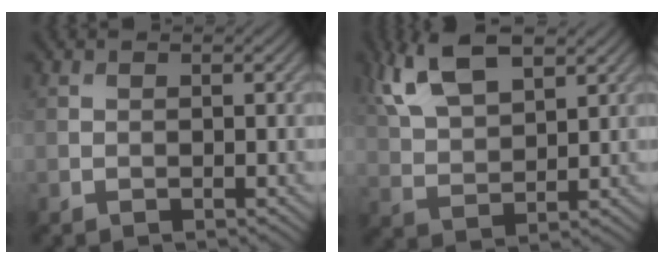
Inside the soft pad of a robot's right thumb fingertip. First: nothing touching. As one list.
[{"total": 9.8, "force": [5.6, 4.3, 6.8], "torque": [-0.167, 0.012, 0.116]}]